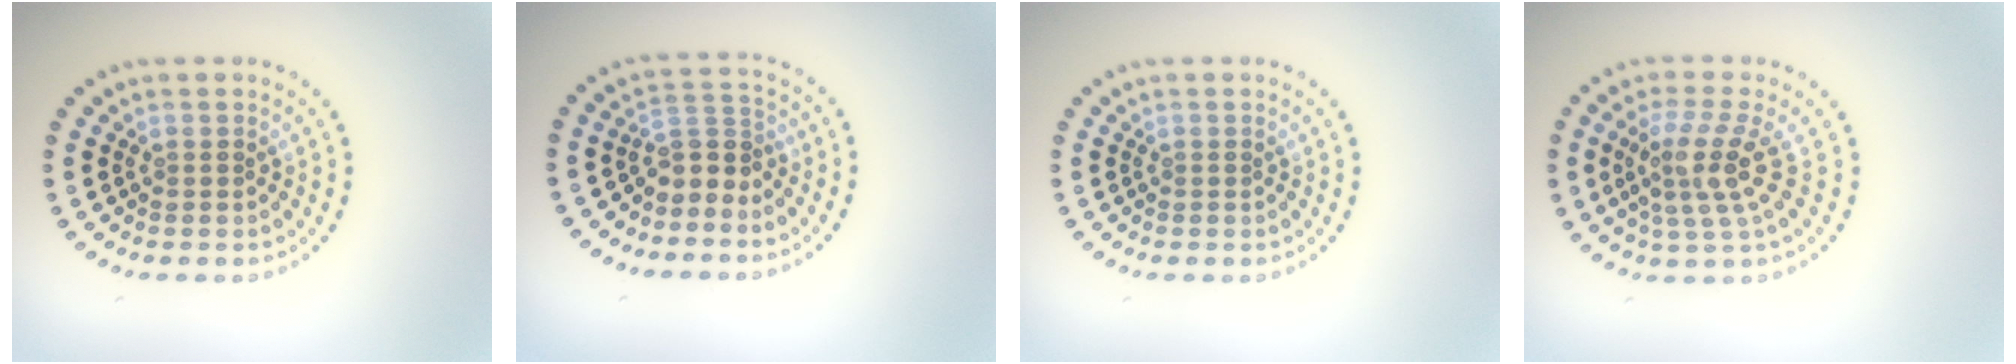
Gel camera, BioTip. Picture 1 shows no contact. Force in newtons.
{"total": 2.6, "press": 1.8, "slide": 1.8}
{"total": 0.0}
{"total": 3.9, "press": 2.8, "slide": 2.8}